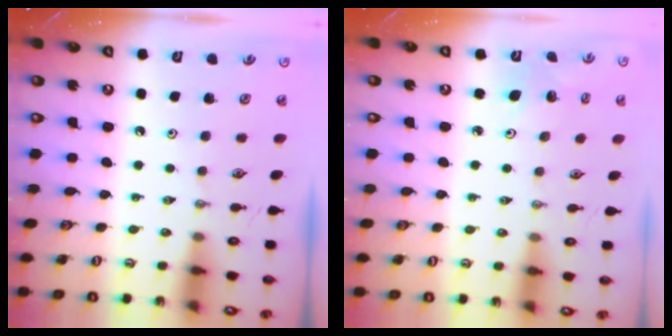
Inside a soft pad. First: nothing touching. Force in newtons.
{"total": 3.1, "press": 2.1, "slide": 2.3}